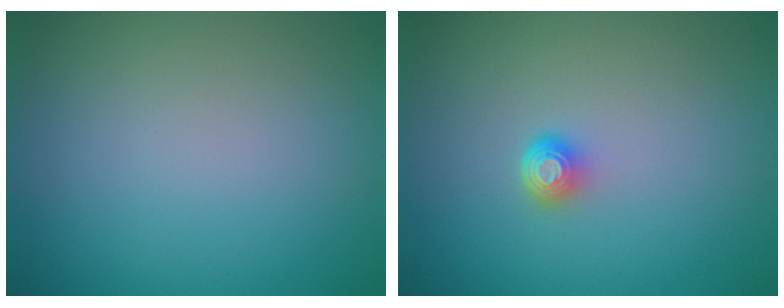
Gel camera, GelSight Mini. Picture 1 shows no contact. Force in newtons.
{"total": 1.6, "press": 1.2, "slide": 1.0}